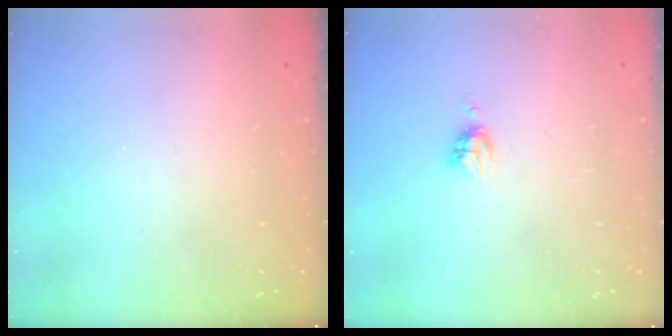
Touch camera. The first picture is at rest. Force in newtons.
{"total": 3.8, "press": 3.7, "slide": 0.4}